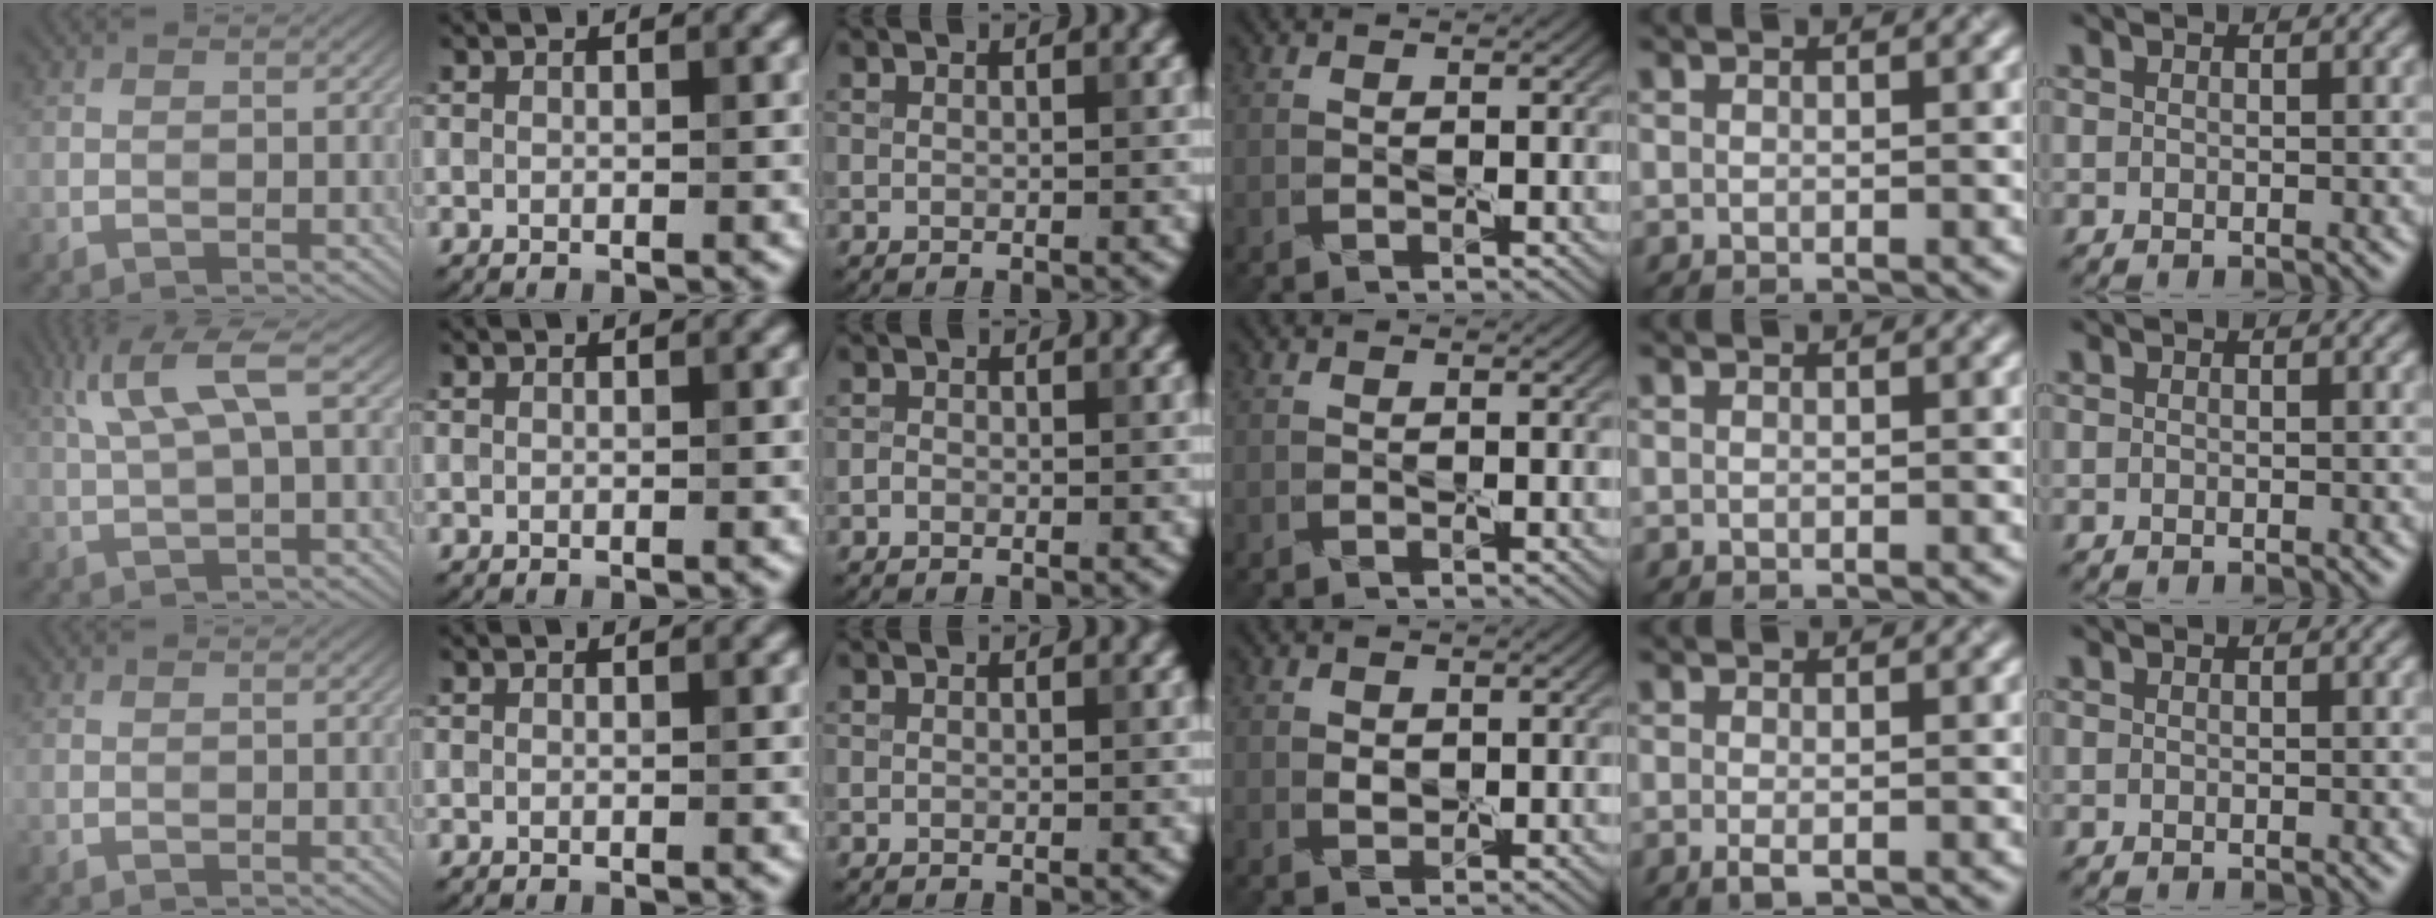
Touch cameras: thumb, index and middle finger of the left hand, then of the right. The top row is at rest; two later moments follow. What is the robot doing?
{"motion": "peel", "object": "small bumper sticker"}